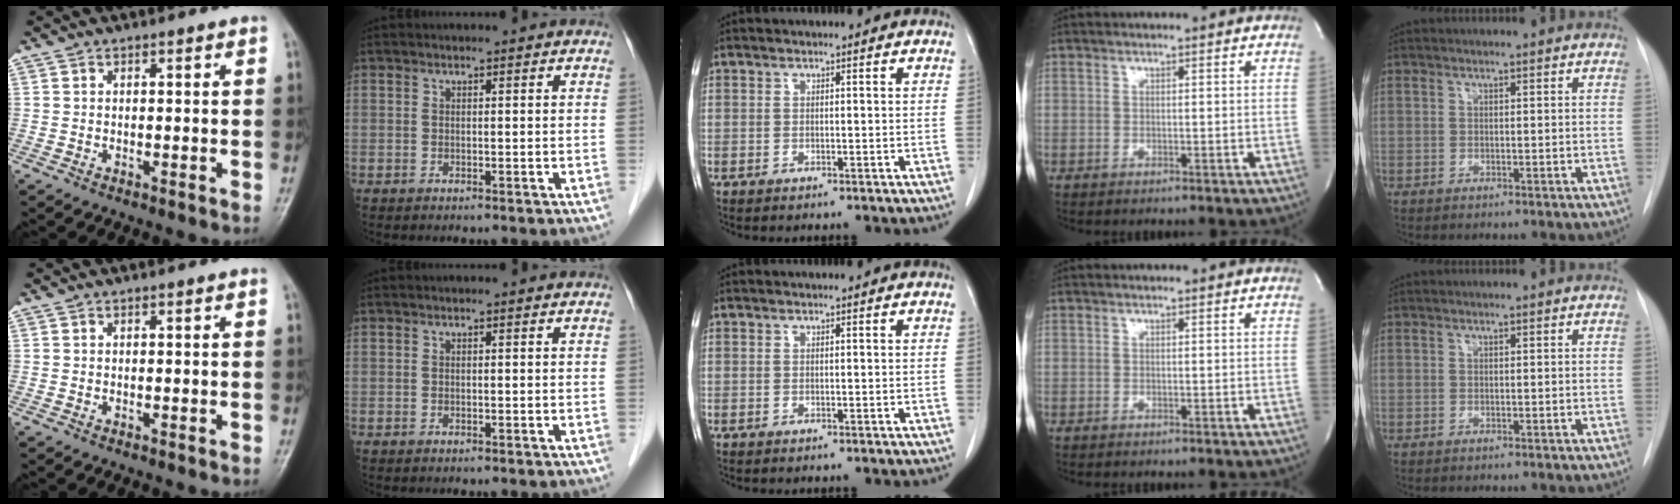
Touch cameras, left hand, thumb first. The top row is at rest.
{}